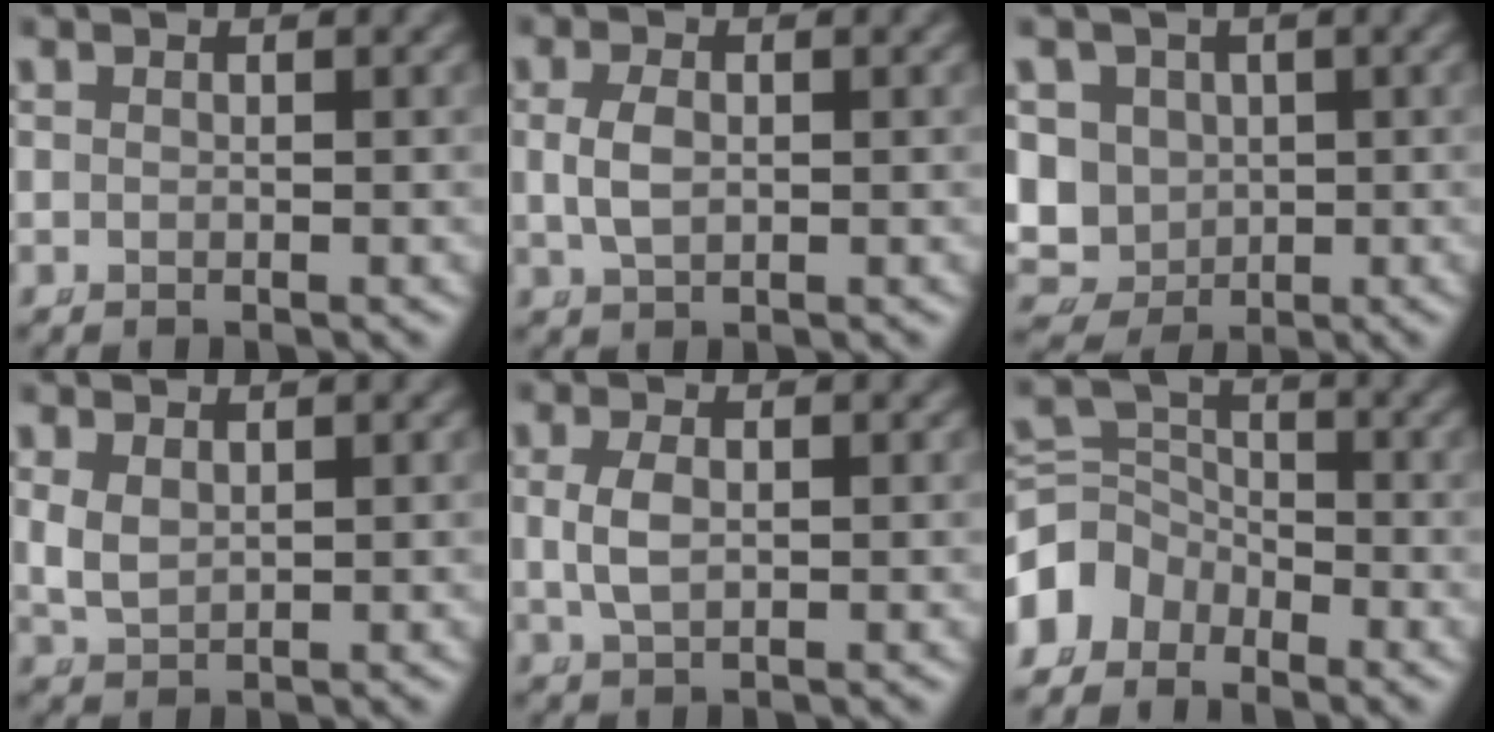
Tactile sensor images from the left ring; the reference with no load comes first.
{"total": 2.1, "force": [0.0, 1.2, 1.7], "torque": [-0.048, -0.008, 0.010]}
{"total": 13.3, "force": [-1.2, 12.6, 4.0], "torque": [-0.136, -0.049, -0.017]}
{"total": 2.7, "force": [0.5, 2.2, 1.4], "torque": [-0.052, -0.019, 0.025]}
{"total": 2.2, "force": [0.1, 1.1, 1.9], "torque": [-0.052, -0.009, 0.012]}
{"total": 6.7, "force": [-2.1, 5.9, 2.5], "torque": [-0.076, -0.028, -0.034]}